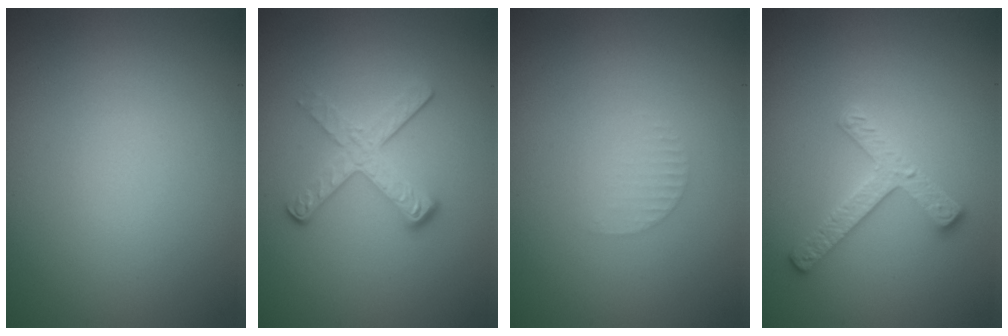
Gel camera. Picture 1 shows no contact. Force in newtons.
{"total": 3.5, "press": 2.4, "slide": 2.5}
{"total": 0.8, "press": 0.8, "slide": 0.2}
{"total": 2.9, "press": 2.9, "slide": 0.5}